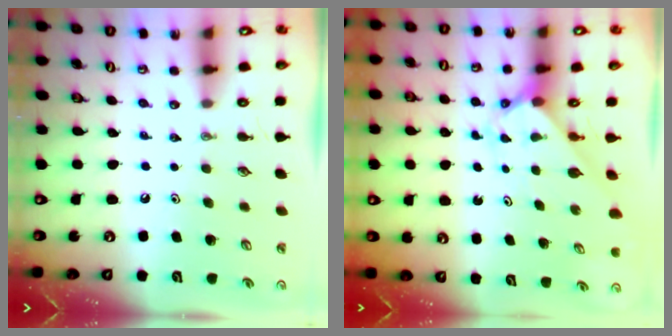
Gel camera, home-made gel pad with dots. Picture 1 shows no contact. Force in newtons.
{"total": 2.2, "press": 2.2, "slide": 0.2}